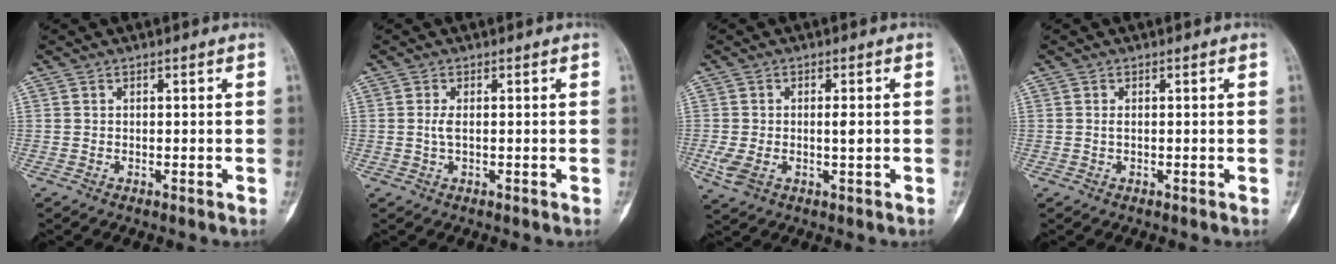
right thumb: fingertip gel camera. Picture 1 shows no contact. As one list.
[{"total": 1.6, "force": [0.0, 0.4, 1.5], "torque": [-0.039, -0.003, 0.003]}, {"total": 5.5, "force": [-0.6, 2.7, 4.7], "torque": [-0.103, 0.003, -0.007]}, {"total": 0.6, "force": [0.0, 0.2, 0.6], "torque": [-0.013, -0.002, 0.002]}]